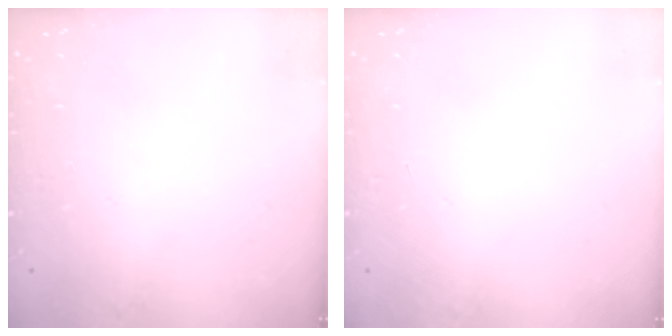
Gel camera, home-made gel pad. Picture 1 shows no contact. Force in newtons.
{"total": 0.0}